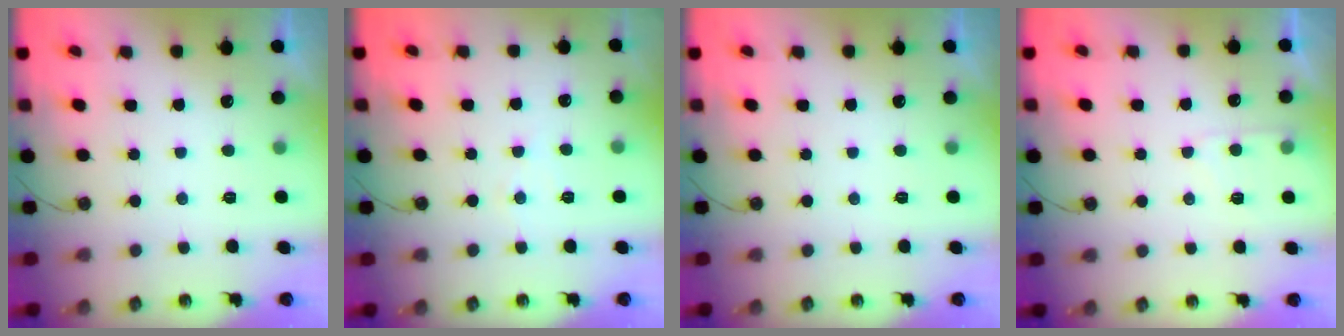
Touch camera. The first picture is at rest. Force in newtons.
{"total": 4.8, "press": 4.7, "slide": 0.7}
{"total": 0.0}
{"total": 5.4, "press": 5.3, "slide": 0.7}